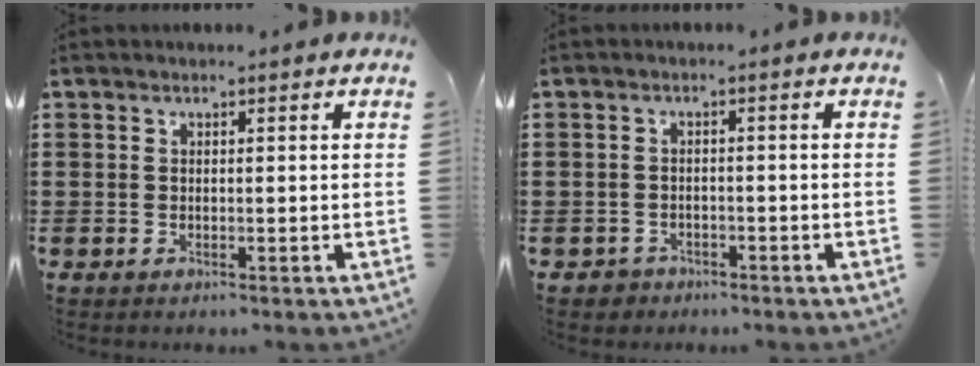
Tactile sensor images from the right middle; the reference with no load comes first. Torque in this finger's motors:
{"motor_torque": [0.23, -0.12, 0.00, 0.00]}